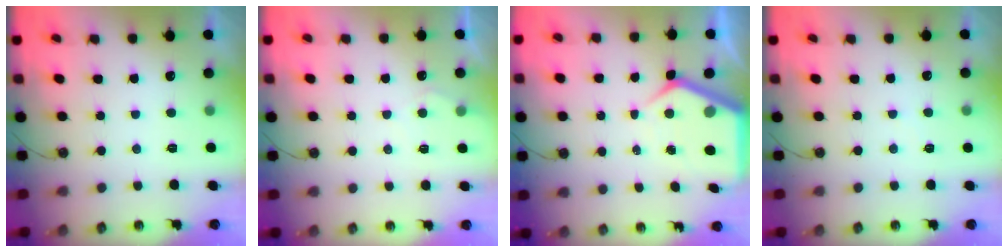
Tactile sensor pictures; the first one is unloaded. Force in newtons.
{"total": 3.6, "press": 3.5, "slide": 0.4}
{"total": 6.9, "press": 6.9, "slide": 0.8}
{"total": 2.9, "press": 2.9, "slide": 0.4}